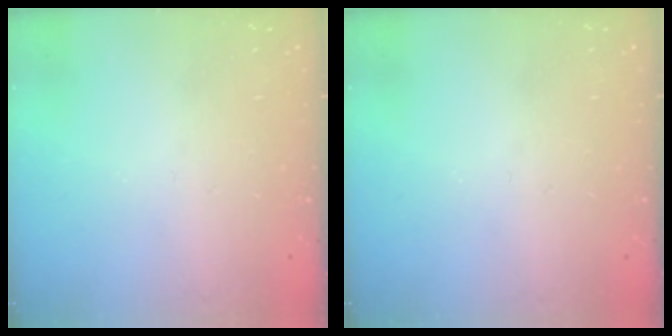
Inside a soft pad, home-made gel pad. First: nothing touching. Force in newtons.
{"total": 0.0}